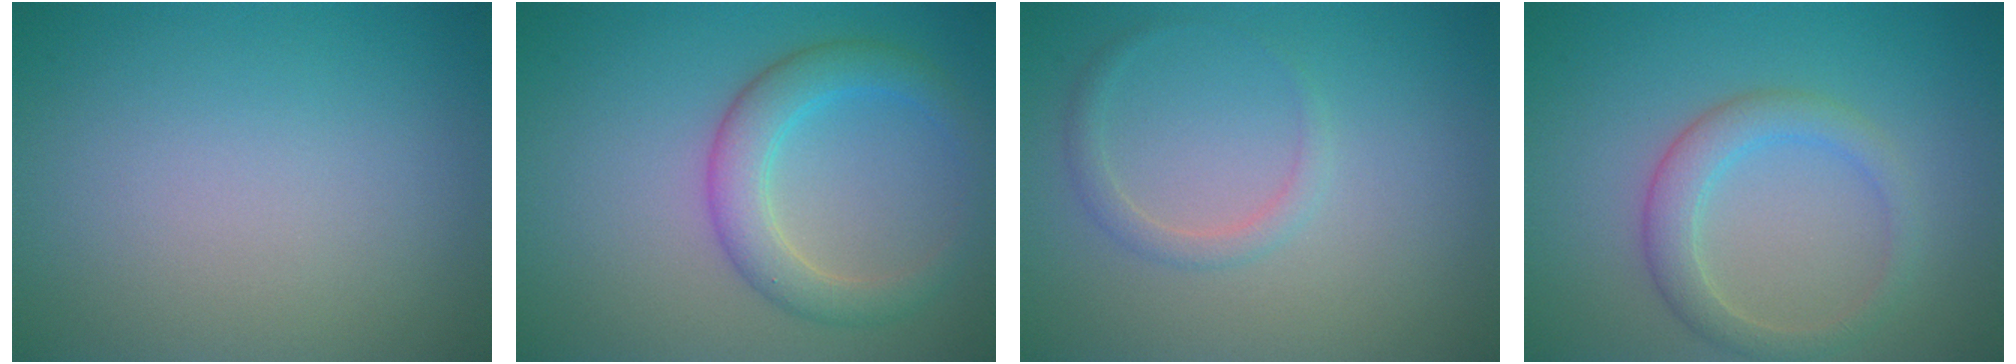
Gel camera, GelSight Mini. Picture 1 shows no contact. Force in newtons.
{"total": 3.9, "press": 3.9, "slide": 0.0}
{"total": 1.3, "press": 1.3, "slide": 0.1}
{"total": 3.0, "press": 3.0, "slide": 0.0}